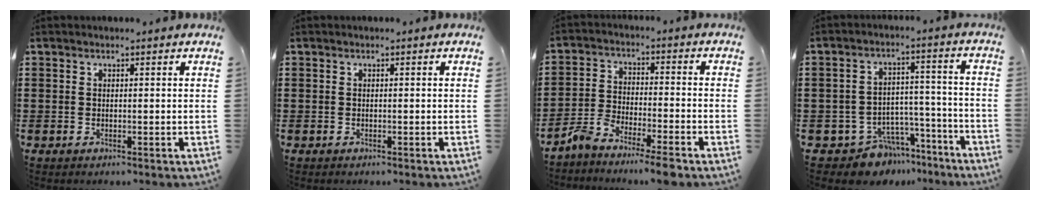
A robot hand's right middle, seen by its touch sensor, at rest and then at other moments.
{"total": 0.0}
{"total": 5.5, "force": [-5.2, 0.0, 1.8], "torque": [-0.043, -0.005, -0.102]}
{"total": 7.0, "force": [-6.0, 3.2, 1.3], "torque": [-0.031, 0.027, -0.113]}